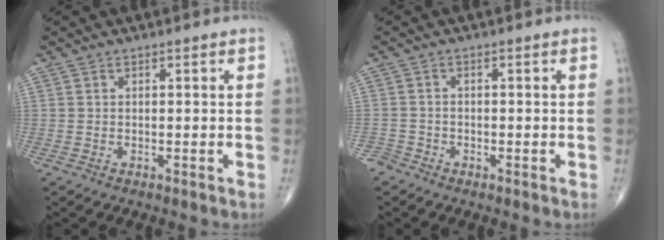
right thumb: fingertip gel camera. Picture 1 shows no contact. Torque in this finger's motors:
{"motor_torque": [-0.31, -0.11, -0.29, -0.18, -0.06]}